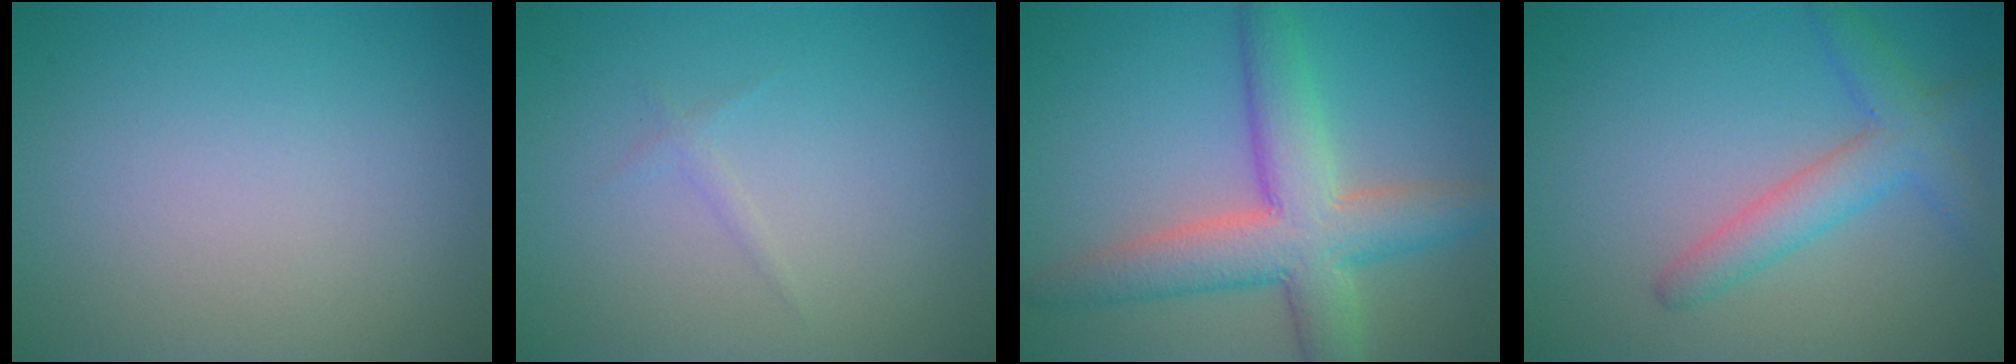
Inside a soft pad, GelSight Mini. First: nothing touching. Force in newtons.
{"total": 1.2, "press": 1.2, "slide": 0.2}
{"total": 7.4, "press": 7.4, "slide": 0.5}
{"total": 3.7, "press": 3.7, "slide": 0.2}